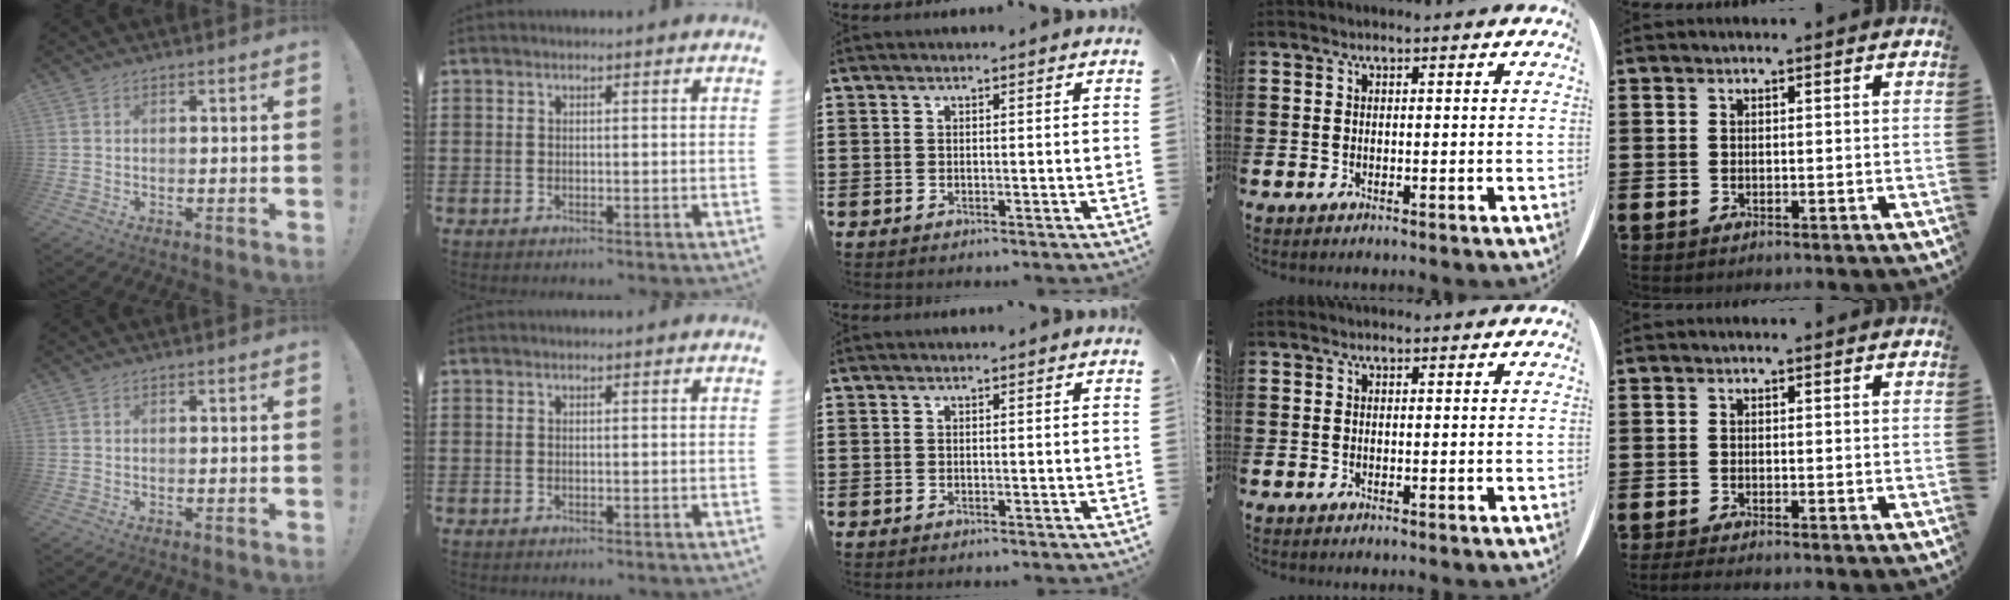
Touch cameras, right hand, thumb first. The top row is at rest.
{}